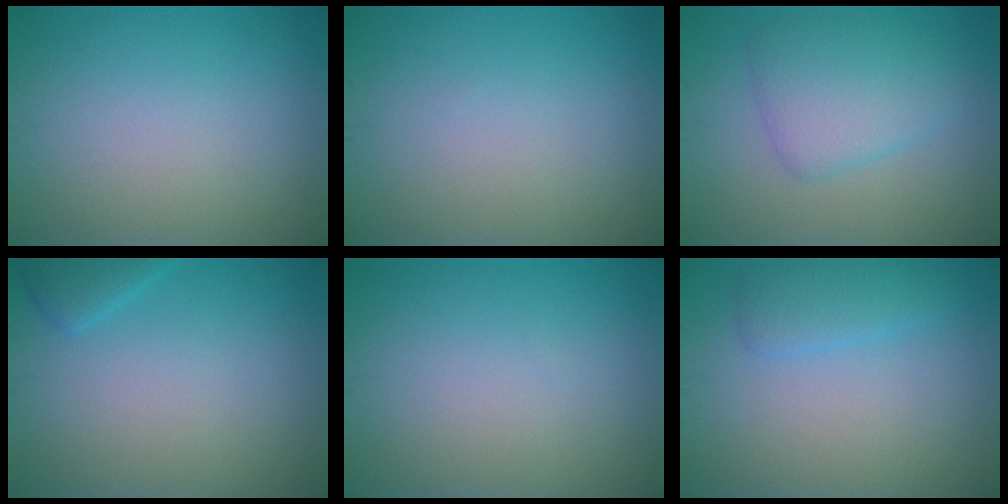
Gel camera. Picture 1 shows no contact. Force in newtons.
{"total": 0.0}
{"total": 4.2, "press": 4.2, "slide": 0.1}
{"total": 1.6, "press": 1.6, "slide": 0.2}
{"total": 0.0}
{"total": 2.2, "press": 2.2, "slide": 0.1}